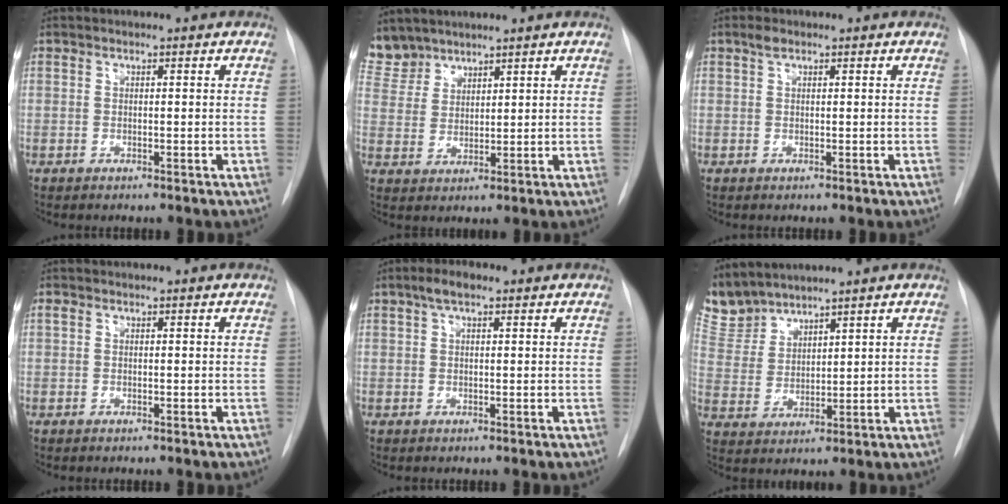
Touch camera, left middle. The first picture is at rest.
{"total": 6.6, "force": [6.0, 2.8, 0.0], "torque": [0.001, 0.006, 0.129]}
{"total": 1.1, "force": [0.7, 0.5, 0.7], "torque": [-0.015, 0.010, 0.014]}
{"total": 0.6, "force": [0.2, 0.4, 0.3], "torque": [-0.010, 0.013, 0.005]}
{"total": 2.9, "force": [1.6, 1.1, 2.1], "torque": [-0.044, 0.014, 0.029]}
{"total": 6.7, "force": [6.6, 1.1, 0.1], "torque": [-0.016, 0.009, 0.152]}